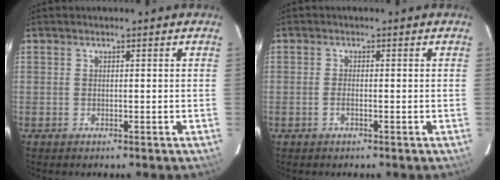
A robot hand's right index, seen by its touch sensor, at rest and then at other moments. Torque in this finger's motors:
{"motor_torque": [-0.05, 0.11, -0.01, -0.01]}